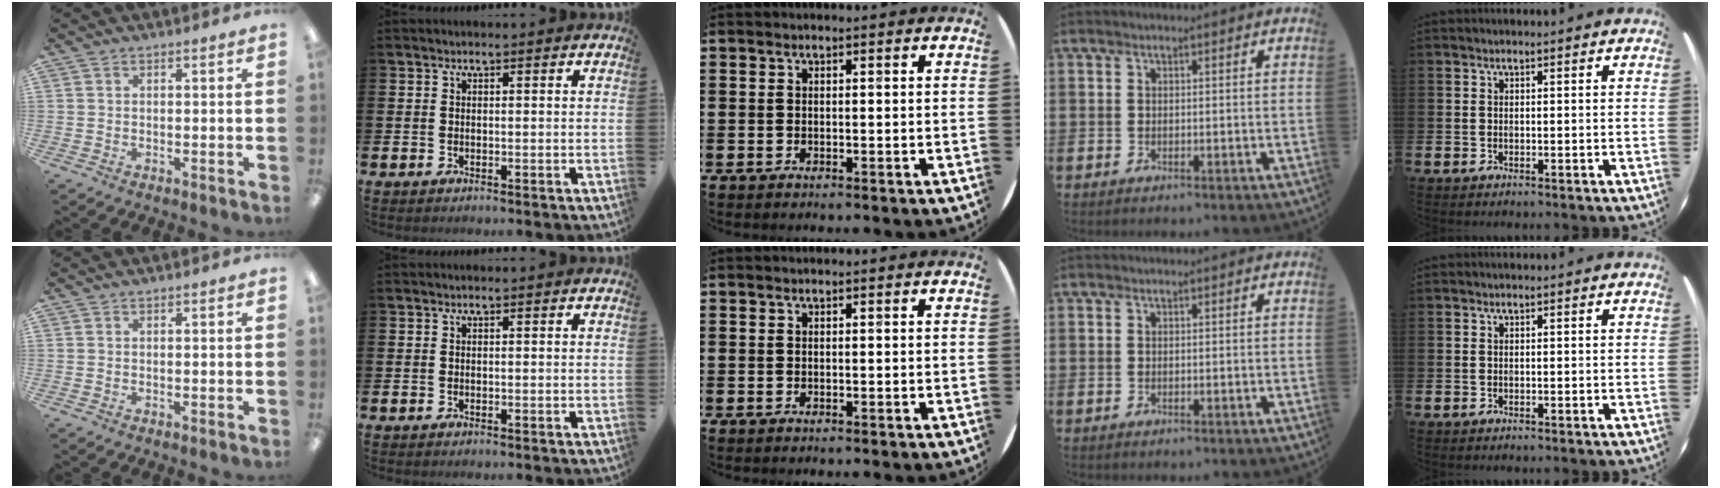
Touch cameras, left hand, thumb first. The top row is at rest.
{}